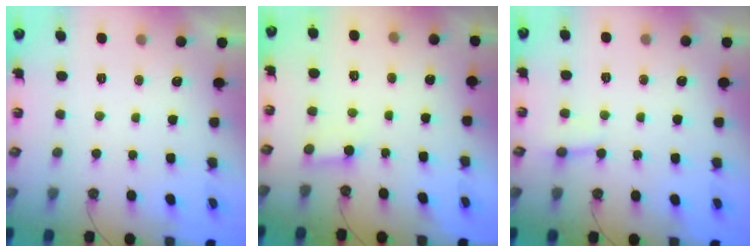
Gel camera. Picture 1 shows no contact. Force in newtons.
{"total": 2.5, "press": 2.5, "slide": 0.2}
{"total": 3.4, "press": 3.3, "slide": 0.8}